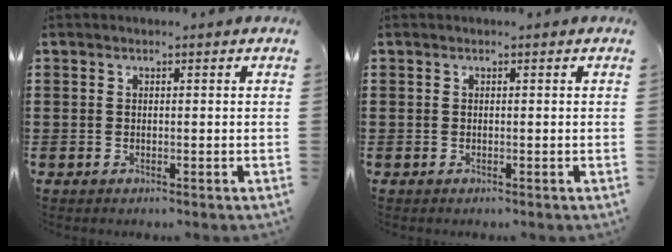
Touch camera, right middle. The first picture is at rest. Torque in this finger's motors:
{"motor_torque": [-0.05, -0.08, 0.00, 0.01]}